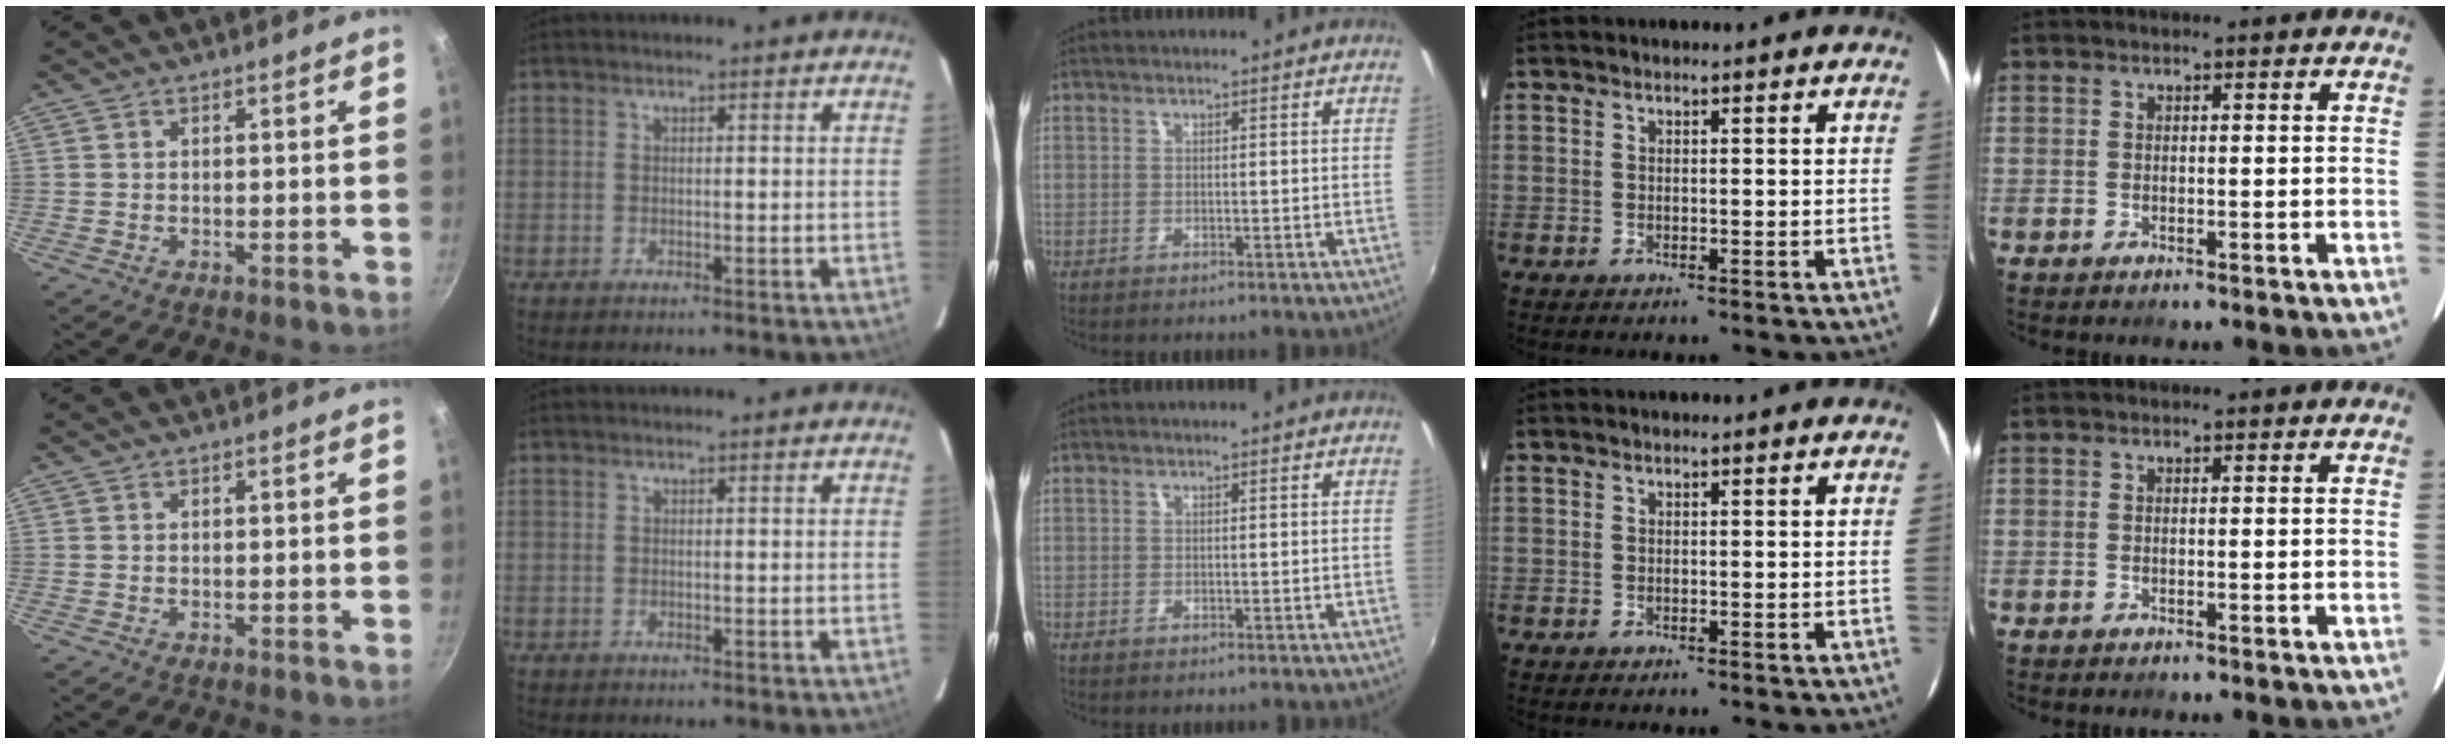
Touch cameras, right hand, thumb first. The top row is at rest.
{}